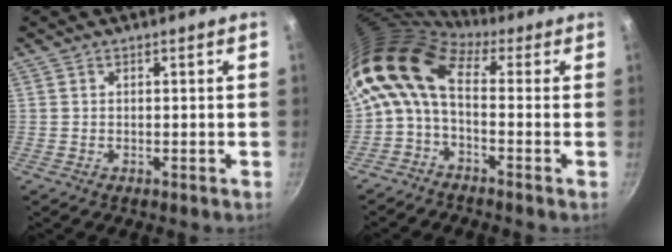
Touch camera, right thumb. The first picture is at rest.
{"total": 11.9, "force": [0.7, 6.6, 9.9], "torque": [-0.207, 0.027, -0.006]}